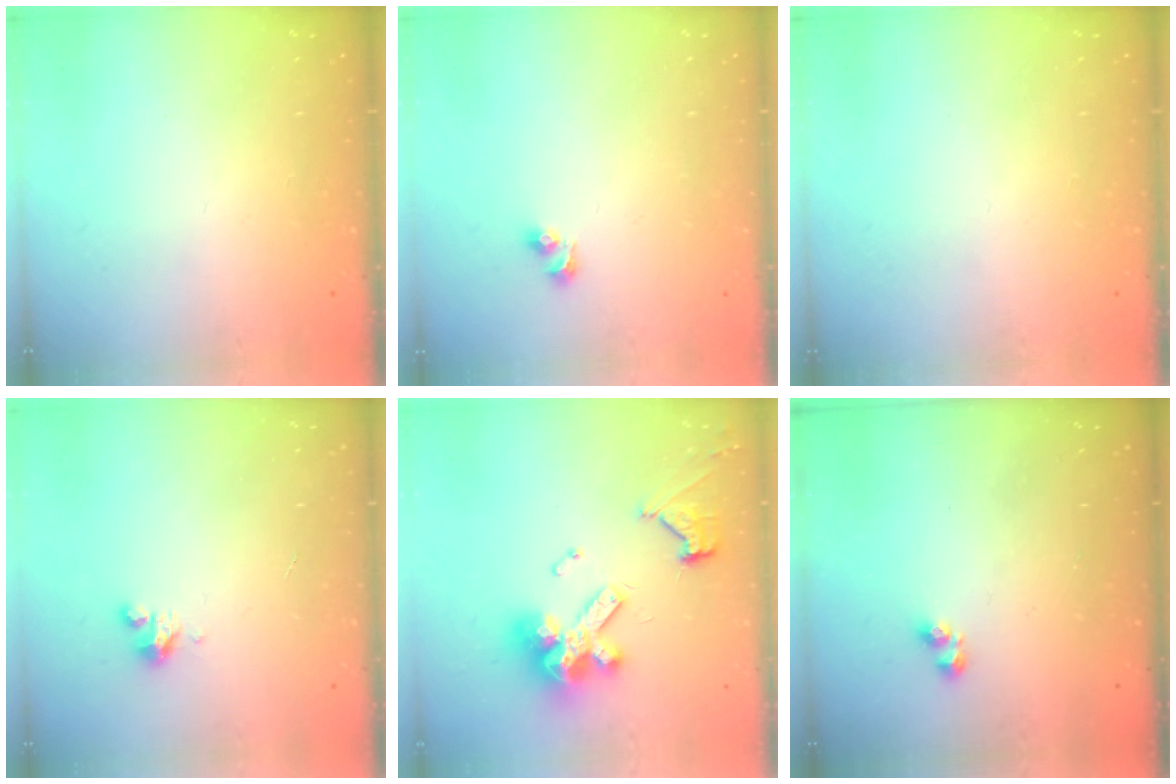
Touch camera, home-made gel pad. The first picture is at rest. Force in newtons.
{"total": 3.5, "press": 3.0, "slide": 1.8}
{"total": 0.0}
{"total": 2.8, "press": 2.8, "slide": 0.2}
{"total": 15.0, "press": 14.9, "slide": 1.6}
{"total": 2.4, "press": 2.3, "slide": 0.4}